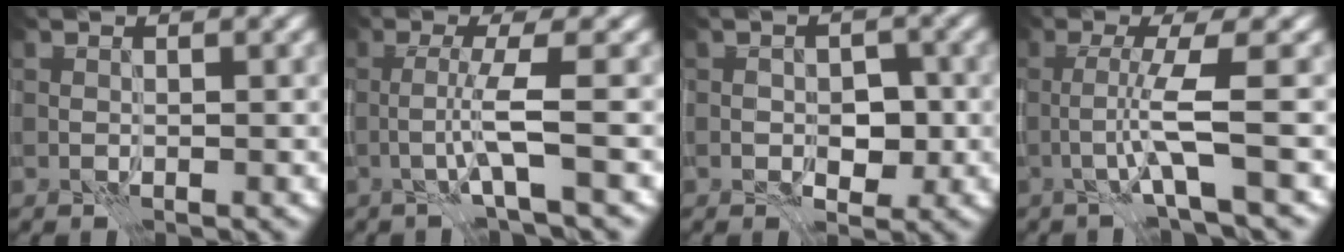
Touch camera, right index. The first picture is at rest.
{"total": 3.2, "force": [-0.9, 0.0, 3.1], "torque": [-0.062, 0.006, -0.026]}
{"total": 3.1, "force": [-0.7, 2.0, 2.2], "torque": [-0.023, 0.000, -0.011]}
{"total": 3.7, "force": [-1.0, -0.1, 3.5], "torque": [-0.070, 0.007, -0.027]}